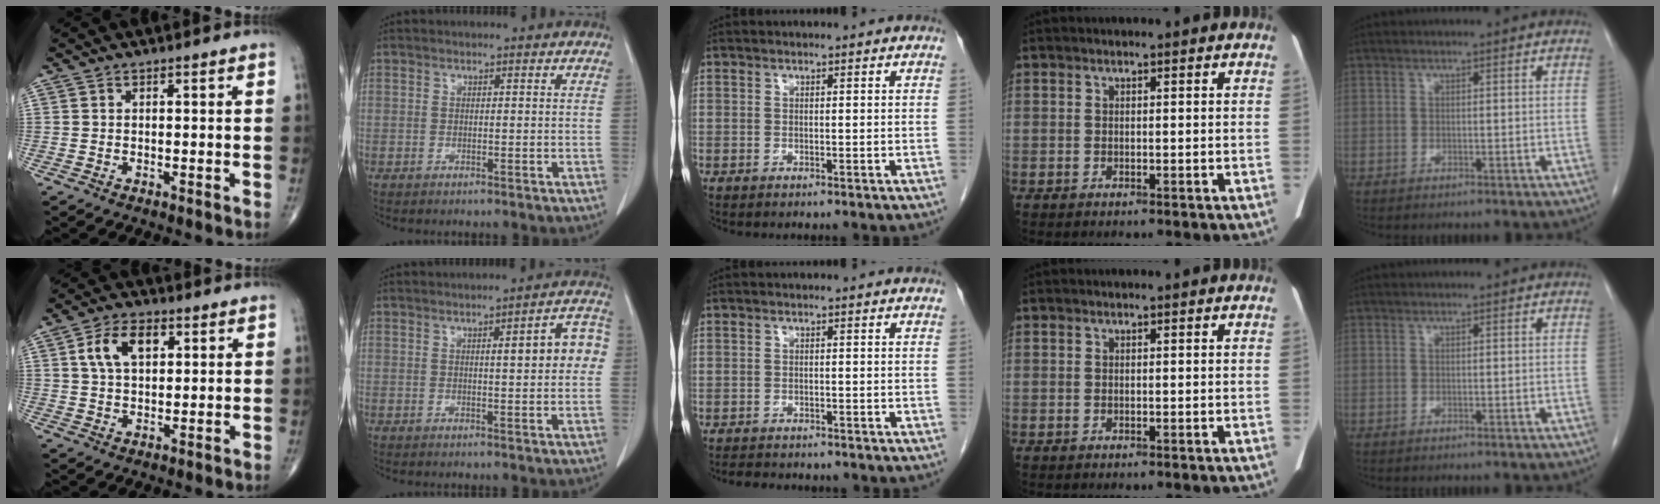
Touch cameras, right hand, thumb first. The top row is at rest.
{"thumb": {"total": 8.4, "force": [2.7, 4.9, 6.2], "torque": [-0.103, 0.003, 0.047]}, "index": {"total": 6.9, "force": [0.9, 1.4, 6.7], "torque": [-0.083, 0.019, 0.009]}, "middle": {"total": 5.7, "force": [-5.0, 1.8, 2.1], "torque": [-0.036, -0.006, -0.064]}}